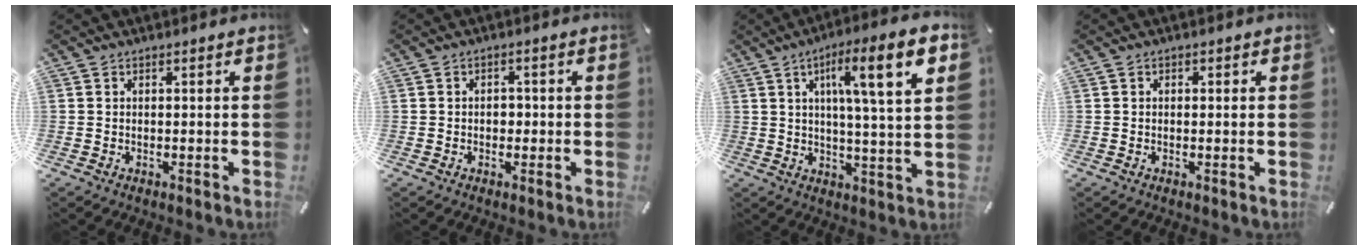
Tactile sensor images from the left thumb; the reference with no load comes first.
{"total": 2.1, "force": [-0.4, 1.6, 1.3], "torque": [-0.017, 0.003, -0.012]}
{"total": 13.6, "force": [5.4, 1.7, 12.3], "torque": [-0.200, -0.011, 0.077]}
{"total": 0.6, "force": [-0.1, 0.5, 0.3], "torque": [-0.005, 0.003, -0.003]}